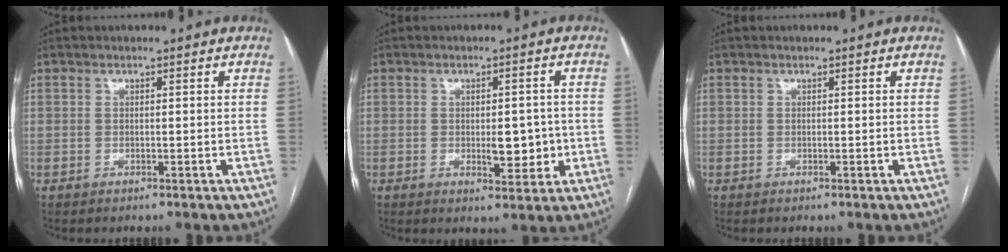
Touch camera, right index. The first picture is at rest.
{"total": 5.2, "force": [-0.7, 2.4, 4.6], "torque": [-0.055, -0.001, -0.003]}
{"total": 0.0}